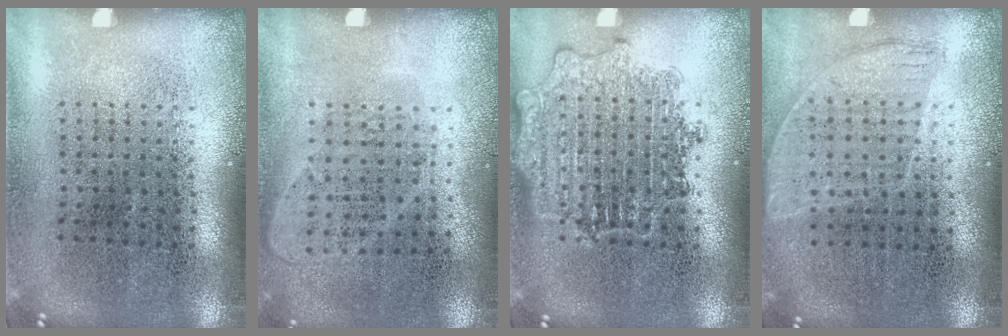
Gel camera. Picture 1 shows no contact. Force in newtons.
{"total": 1.0, "press": 0.9, "slide": 0.4}
{"total": 2.8, "press": 2.8, "slide": 0.5}
{"total": 0.9, "press": 0.8, "slide": 0.5}